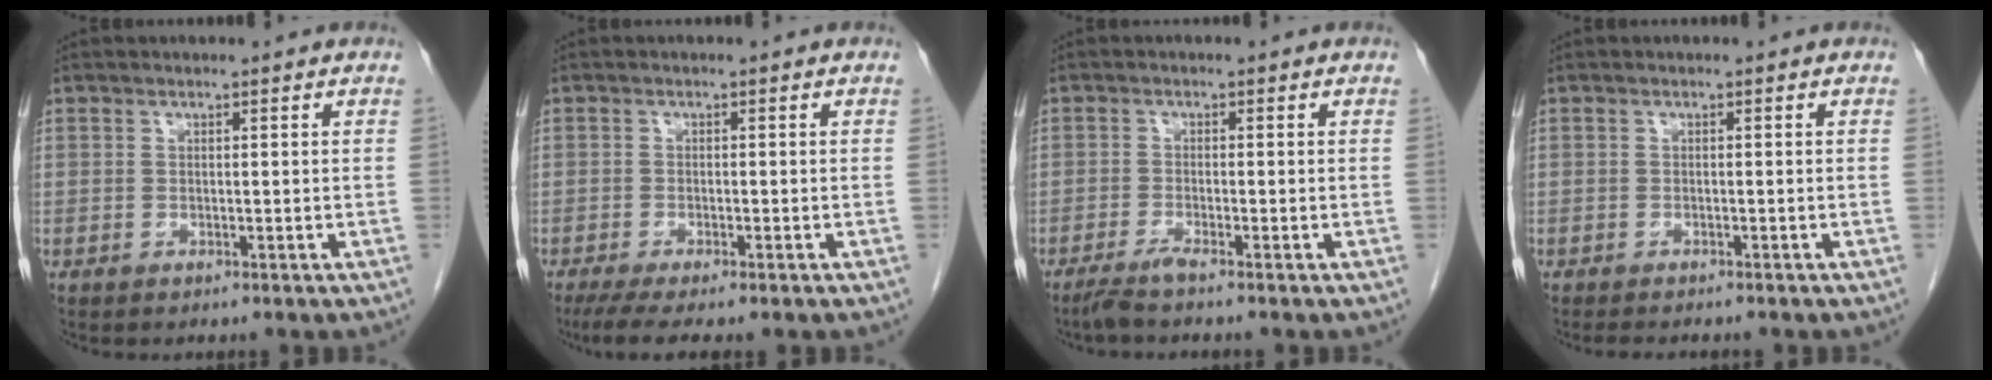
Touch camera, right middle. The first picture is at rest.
{"total": 5.6, "force": [-4.1, 0.7, 3.7], "torque": [-0.058, -0.014, -0.065]}
{"total": 2.4, "force": [-2.0, -0.5, 1.3], "torque": [-0.036, -0.006, -0.044]}
{"total": 3.2, "force": [-2.7, 0.8, 1.4], "torque": [-0.020, -0.006, -0.031]}